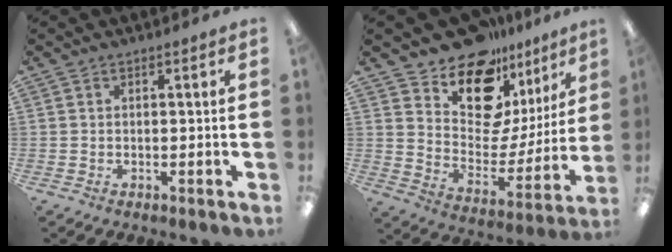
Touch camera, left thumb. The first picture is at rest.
{"total": 16.9, "force": [13.2, 8.6, 6.2], "torque": [-0.112, -0.113, 0.238]}